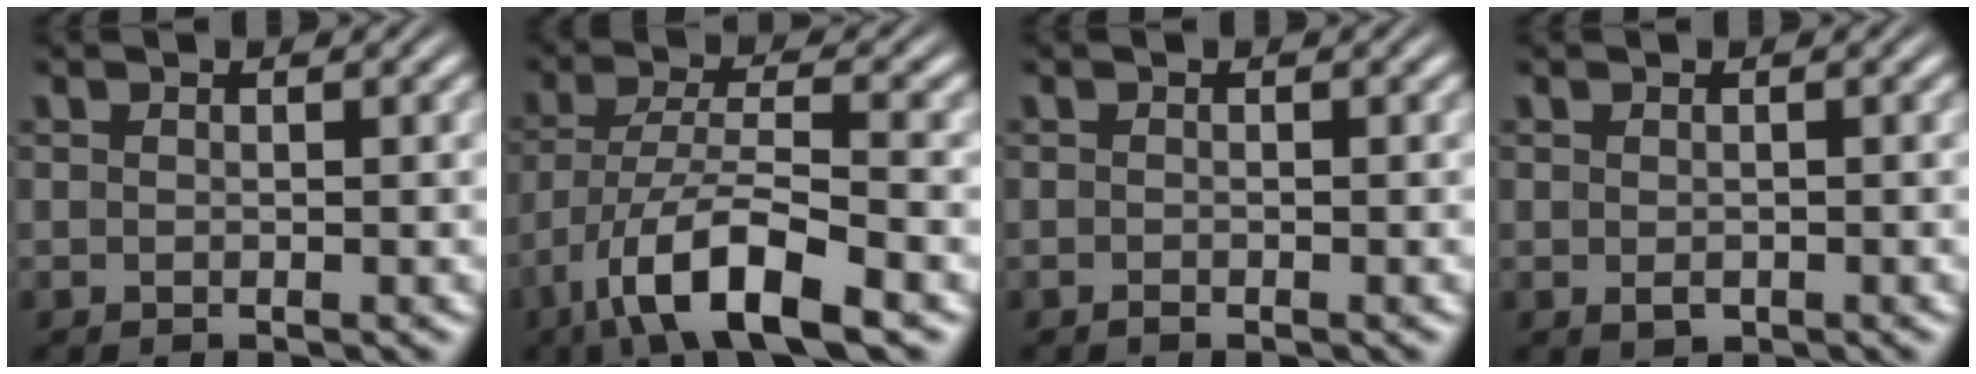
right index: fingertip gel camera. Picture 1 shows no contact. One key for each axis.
{"total": 7.5, "fx": -3.7, "fy": 2.6, "fz": 6.0, "tx": -0.117, "ty": -0.032, "tz": -0.043}
{"total": 0.6, "fx": -0.5, "fy": -0.4, "fz": 0.0, "tx": -0.001, "ty": -0.007, "tz": -0.005}
{"total": 0.9, "fx": -0.6, "fy": 0.4, "fz": 0.6, "tx": -0.015, "ty": -0.015, "tz": 0.002}